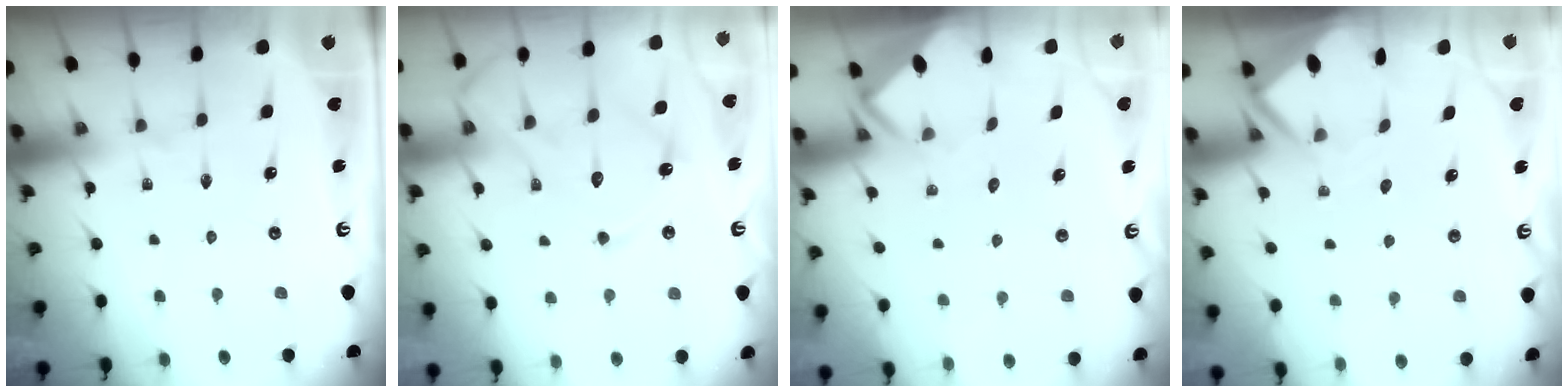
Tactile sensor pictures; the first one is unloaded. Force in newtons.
{"total": 14.0, "press": 13.9, "slide": 1.1}
{"total": 3.5, "press": 3.5, "slide": 0.2}
{"total": 2.8, "press": 2.8, "slide": 0.1}